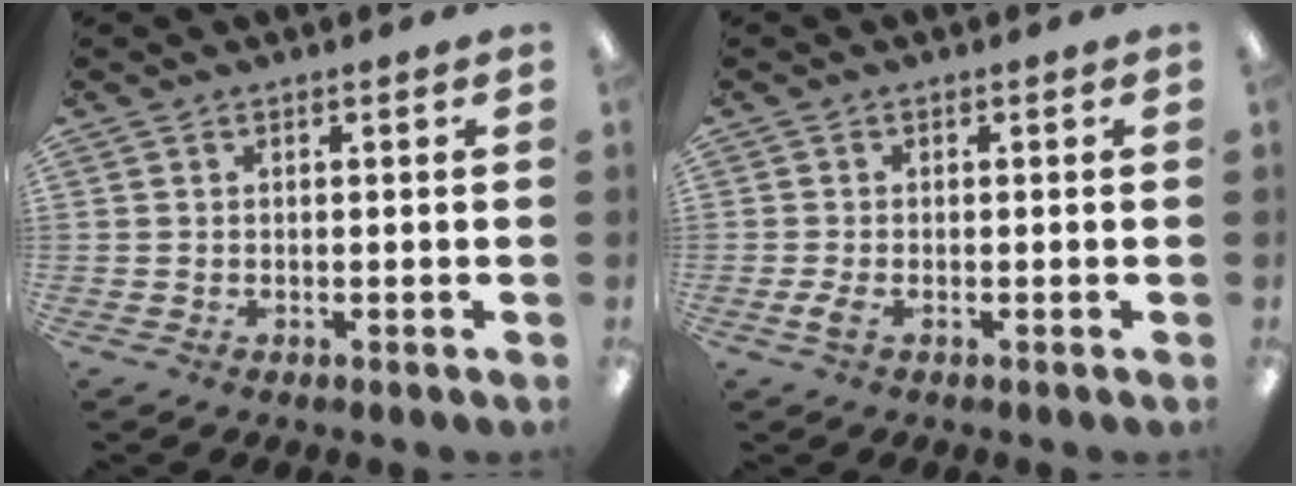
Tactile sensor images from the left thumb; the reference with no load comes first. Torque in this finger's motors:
{"motor_torque": [-0.23, 0.22, -0.18, 0.16, 0.02]}